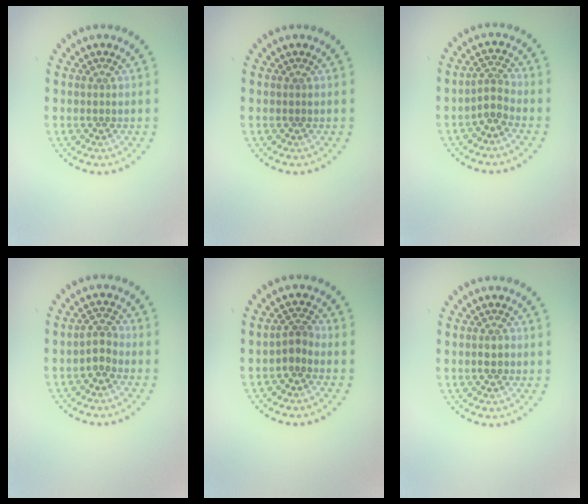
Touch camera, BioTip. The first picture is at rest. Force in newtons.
{"total": 0.0}
{"total": 1.8, "press": 1.3, "slide": 1.3}
{"total": 1.8, "press": 1.6, "slide": 0.7}
{"total": 1.5, "press": 1.3, "slide": 0.9}
{"total": 1.1, "press": 1.0, "slide": 0.3}